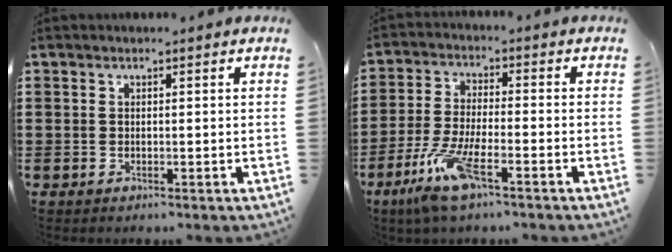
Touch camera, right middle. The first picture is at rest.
{"total": 8.1, "force": [-5.1, 1.4, 6.1], "torque": [-0.143, -0.016, -0.098]}